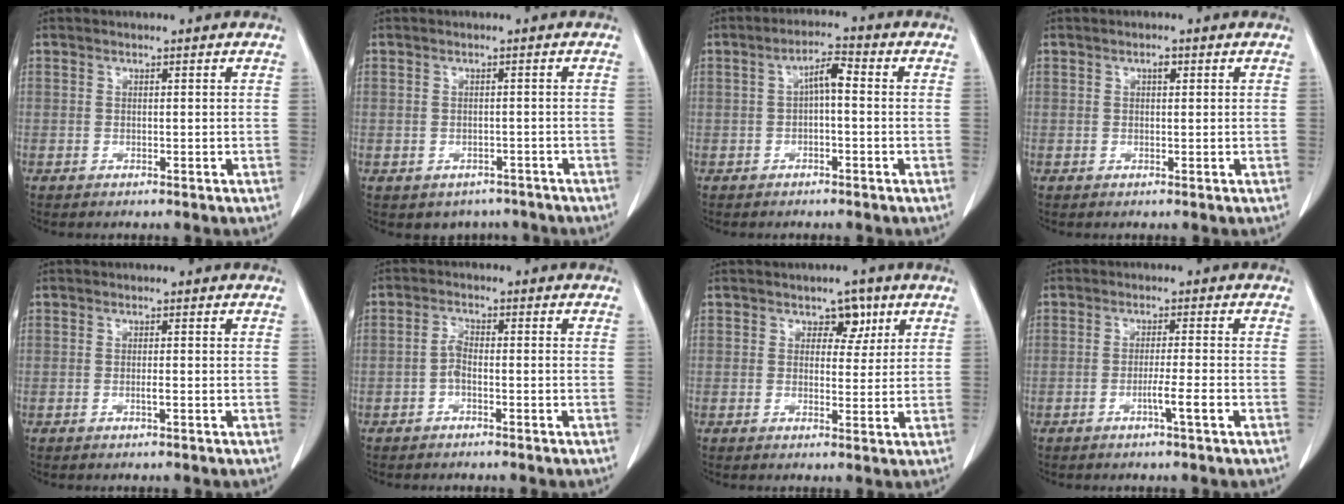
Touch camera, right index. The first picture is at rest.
{"total": 3.9, "force": [-2.9, 2.6, 0.3], "torque": [0.006, 0.011, -0.037]}
{"total": 3.9, "force": [0.1, 1.0, 3.8], "torque": [-0.066, 0.017, 0.000]}
{"total": 1.1, "force": [0.5, 0.5, 0.9], "torque": [-0.016, 0.002, 0.007]}
{"total": 0.9, "force": [-0.3, 0.0, 0.8], "torque": [-0.018, 0.000, -0.005]}
{"total": 2.2, "force": [-0.9, 0.8, 1.8], "torque": [-0.032, 0.005, -0.017]}
{"total": 3.6, "force": [1.8, 2.4, 1.9], "torque": [-0.017, 0.005, 0.026]}
{"total": 3.4, "force": [-1.5, -0.6, 3.0], "torque": [-0.049, -0.004, -0.028]}